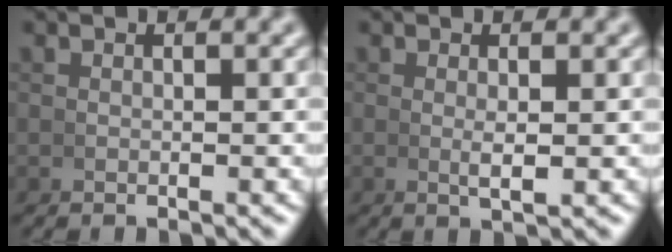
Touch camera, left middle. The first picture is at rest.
{"total": 1.6, "force": [0.1, 0.2, 1.5], "torque": [-0.029, -0.003, 0.004]}